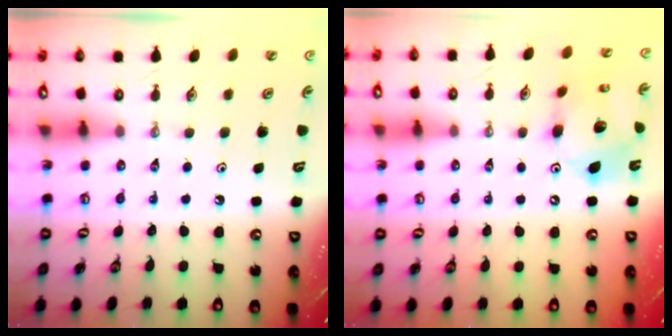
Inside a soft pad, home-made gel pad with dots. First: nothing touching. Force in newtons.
{"total": 12.5, "press": 12.5, "slide": 1.3}